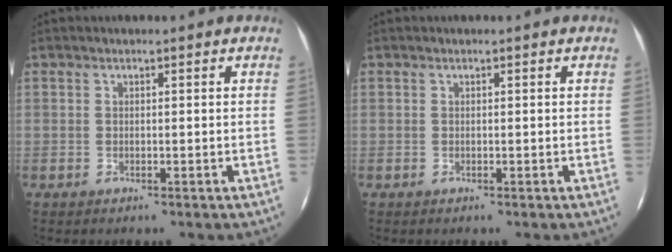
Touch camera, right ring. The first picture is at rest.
{"total": 0.0}